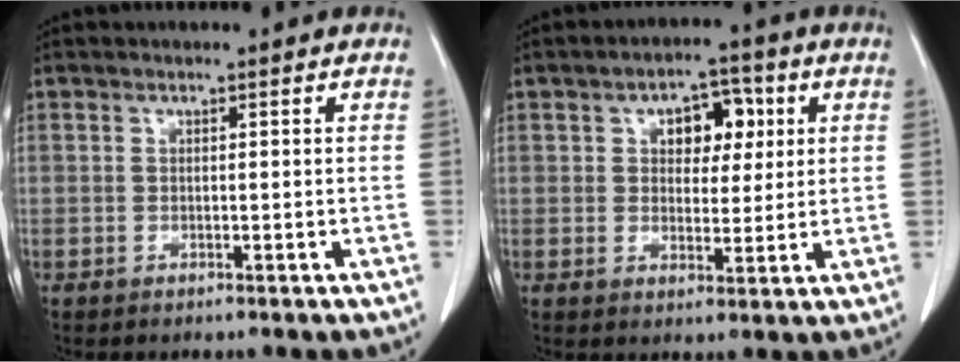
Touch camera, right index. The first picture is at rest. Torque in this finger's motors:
{"motor_torque": [0.50, 0.49, 0.08, 0.05]}